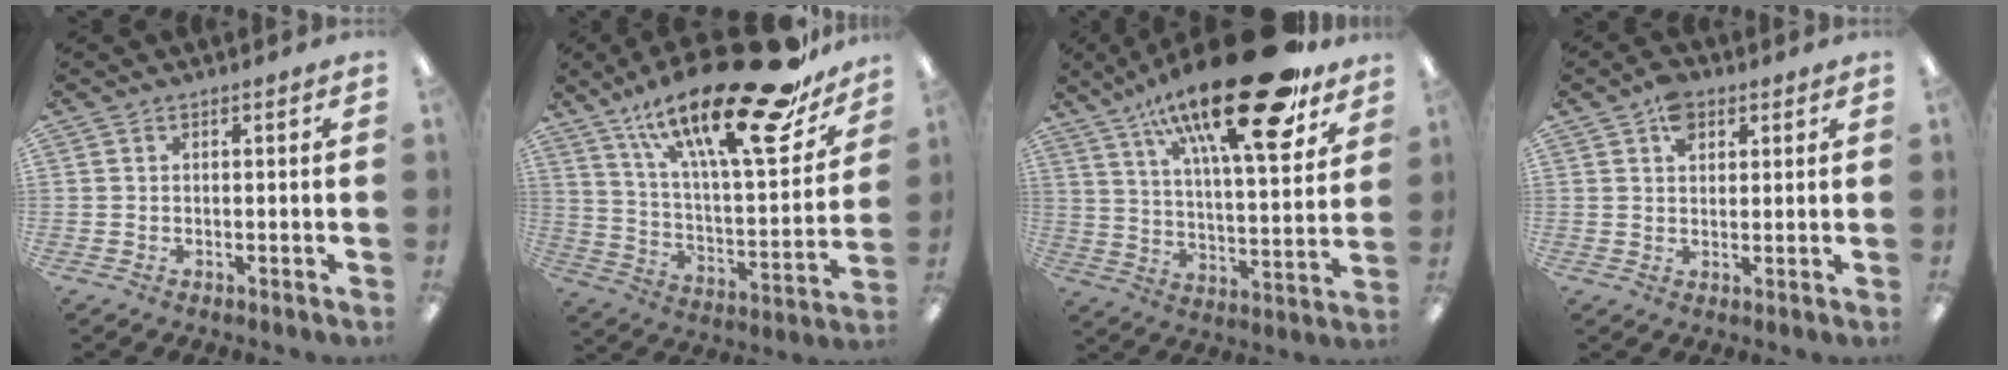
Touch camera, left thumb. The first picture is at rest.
{"total": 29.0, "force": [19.5, 7.6, 20.2], "torque": [-0.317, -0.116, 0.315]}
{"total": 27.6, "force": [18.2, 7.8, 19.2], "torque": [-0.297, -0.108, 0.289]}
{"total": 5.4, "force": [2.8, 3.6, 2.9], "torque": [-0.042, -0.003, 0.047]}